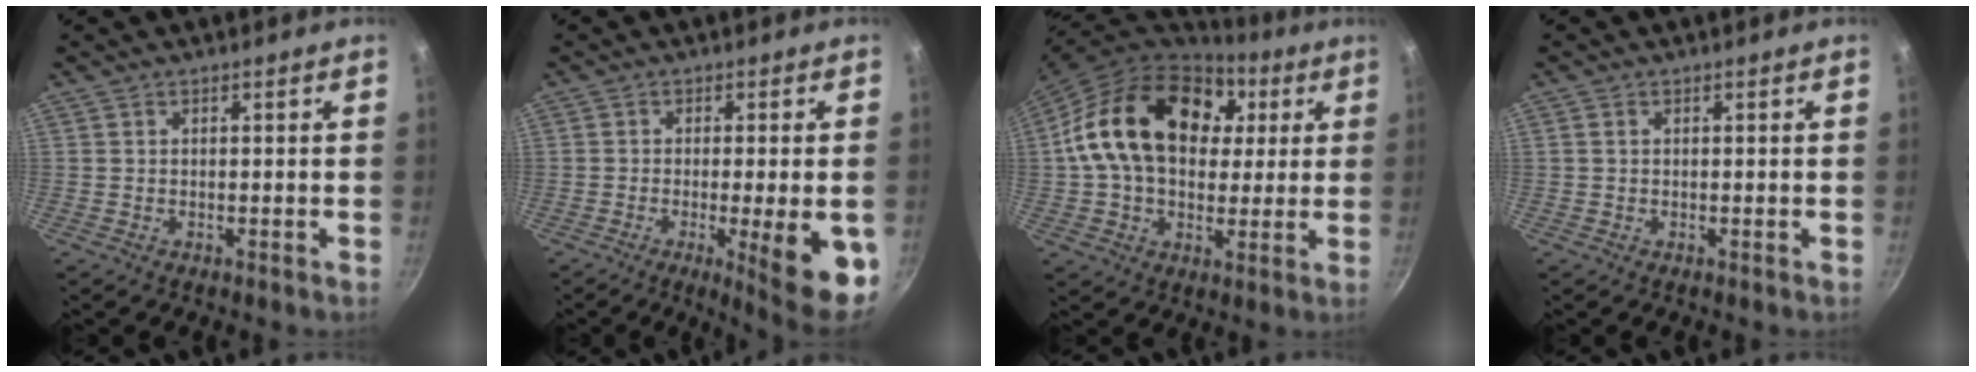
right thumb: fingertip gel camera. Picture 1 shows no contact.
{"total": 12.0, "force": [-3.3, 2.3, 11.4], "torque": [-0.140, 0.000, -0.038]}
{"total": 23.9, "force": [5.5, 16.7, 16.2], "torque": [-0.265, 0.018, 0.082]}
{"total": 0.6, "force": [0.1, 0.4, 0.4], "torque": [-0.007, 0.003, 0.001]}